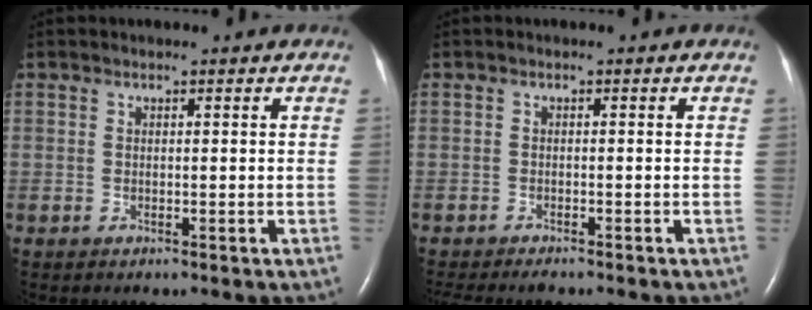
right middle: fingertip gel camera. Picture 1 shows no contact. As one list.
[{"total": 6.7, "force": [-5.9, 1.1, 3.0], "torque": [-0.045, -0.010, -0.089]}]